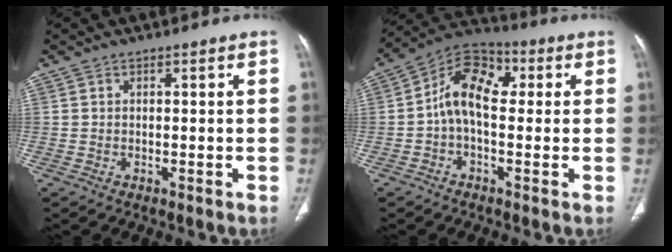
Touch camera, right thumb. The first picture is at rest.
{"total": 10.6, "force": [0.3, 6.6, 8.2], "torque": [-0.121, 0.033, -0.012]}